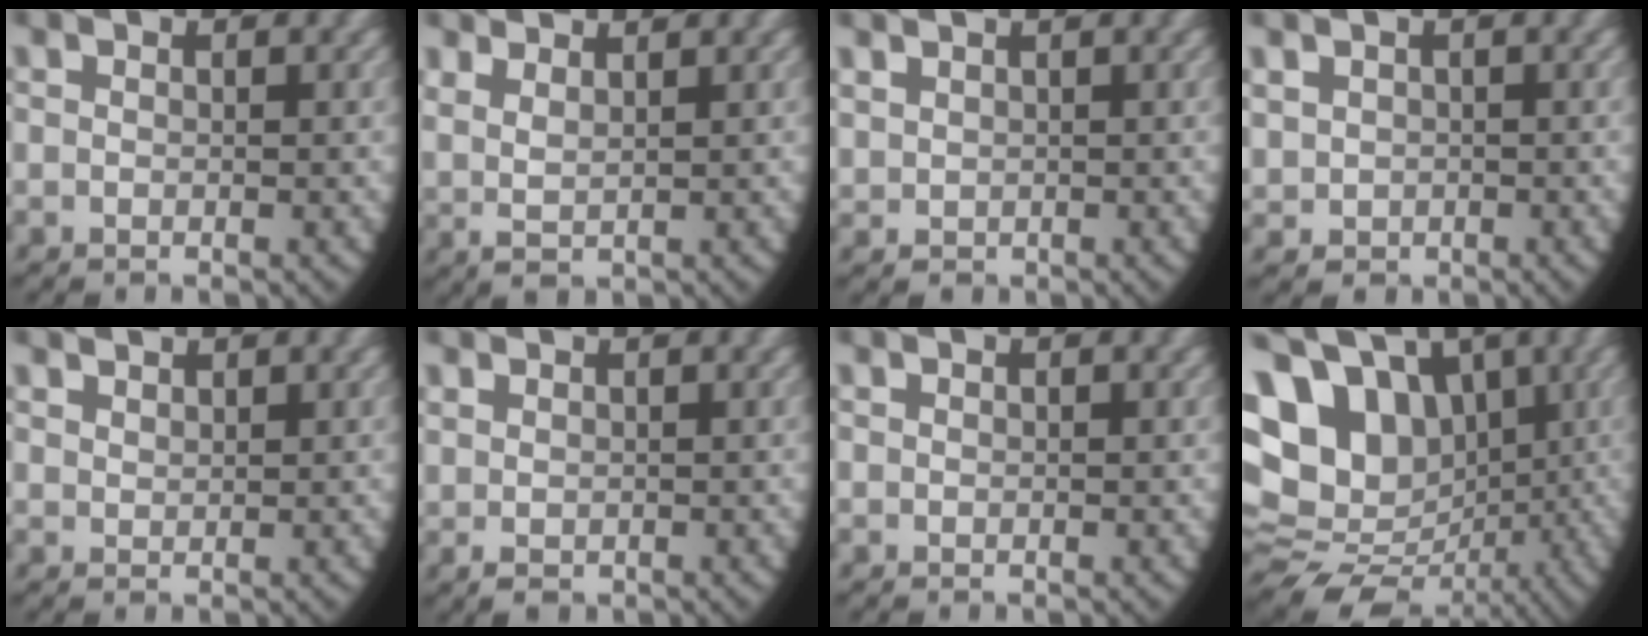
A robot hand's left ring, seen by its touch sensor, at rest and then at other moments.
{"total": 3.5, "force": [1.9, 2.1, 2.0], "torque": [-0.050, -0.005, 0.041]}
{"total": 1.3, "force": [0.8, 1.0, 0.3], "torque": [-0.021, -0.011, 0.031]}
{"total": 3.1, "force": [0.2, 2.9, 1.0], "torque": [-0.038, -0.022, 0.018]}
{"total": 1.6, "force": [1.6, -0.1, 0.1], "torque": [0.000, -0.003, 0.038]}
{"total": 1.0, "force": [0.2, 0.8, 0.5], "torque": [-0.020, -0.016, 0.019]}
{"total": 0.0}
{"total": 18.8, "force": [0.7, 15.4, 10.8], "torque": [-0.235, -0.050, 0.017]}